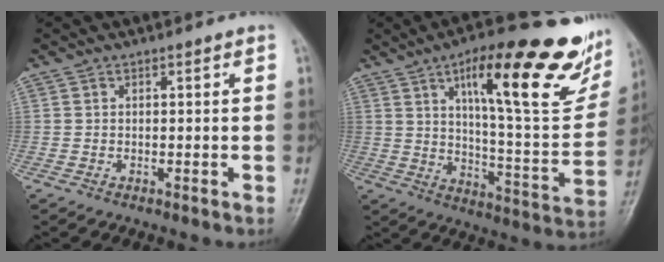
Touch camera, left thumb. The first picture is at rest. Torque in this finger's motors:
{"motor_torque": [0.51, 0.52, 1.56, -1.22, 0.20]}